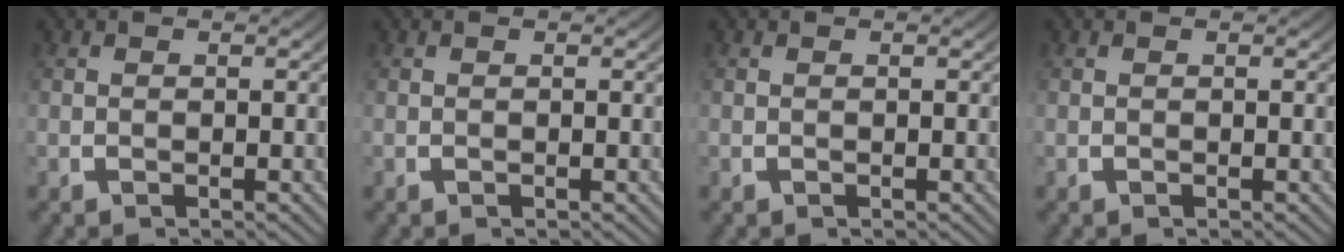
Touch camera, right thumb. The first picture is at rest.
{"total": 0.0}
{"total": 0.0}
{"total": 0.0}